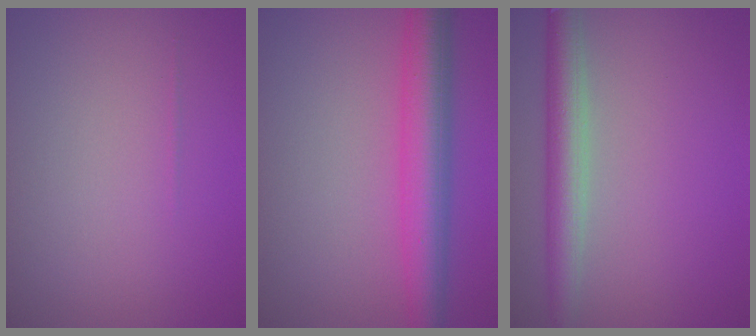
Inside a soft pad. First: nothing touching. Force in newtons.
{"total": 6.0, "press": 6.0, "slide": 0.0}
{"total": 3.9, "press": 3.9, "slide": 0.3}